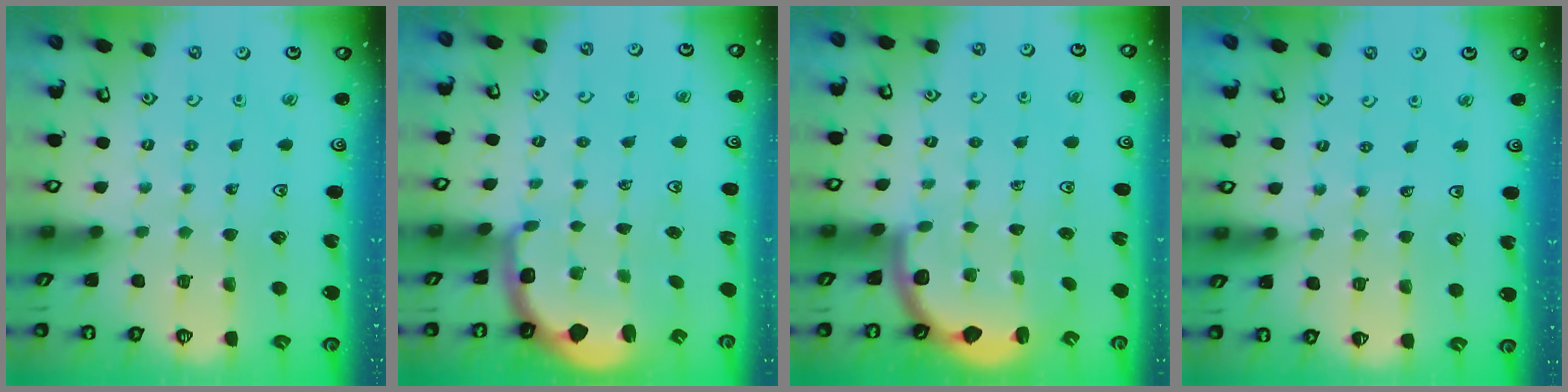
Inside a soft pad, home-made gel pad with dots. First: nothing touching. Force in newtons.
{"total": 2.5, "press": 1.5, "slide": 2.0}
{"total": 2.5, "press": 2.4, "slide": 0.7}
{"total": 2.4, "press": 2.1, "slide": 1.2}